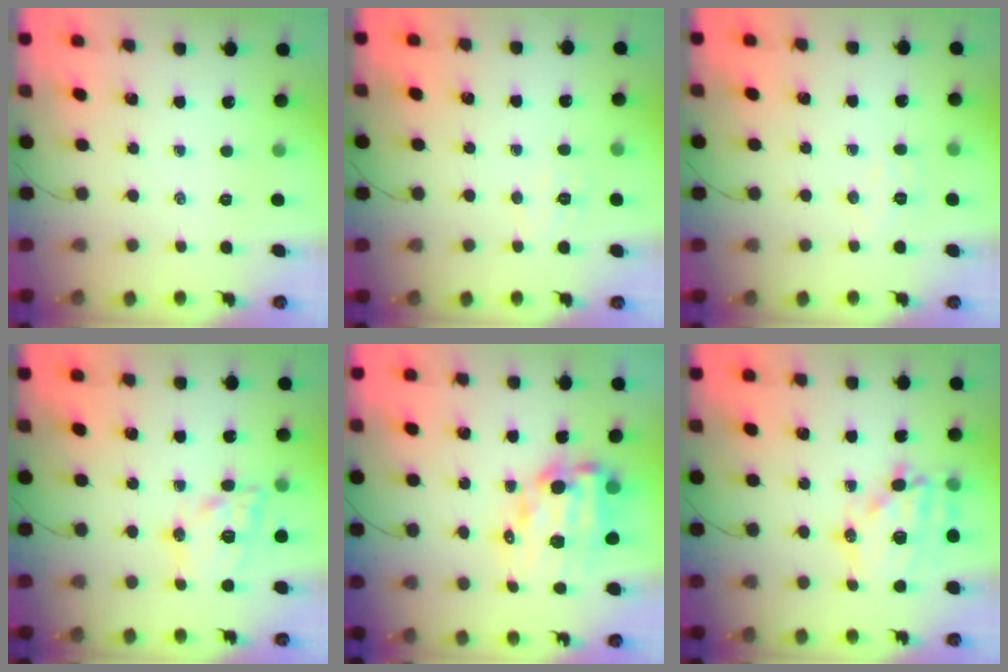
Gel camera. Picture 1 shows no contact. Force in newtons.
{"total": 5.5, "press": 5.4, "slide": 1.2}
{"total": 5.4, "press": 5.3, "slide": 1.0}
{"total": 15.2, "press": 15.0, "slide": 2.6}
{"total": 15.6, "press": 15.2, "slide": 3.3}
{"total": 15.9, "press": 15.7, "slide": 2.3}